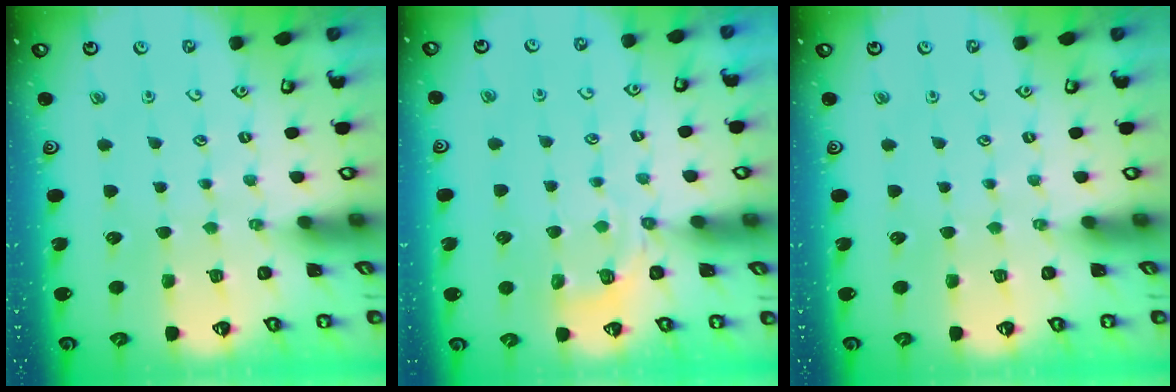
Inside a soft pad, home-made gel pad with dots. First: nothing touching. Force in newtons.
{"total": 4.8, "press": 4.3, "slide": 2.2}
{"total": 0.0}